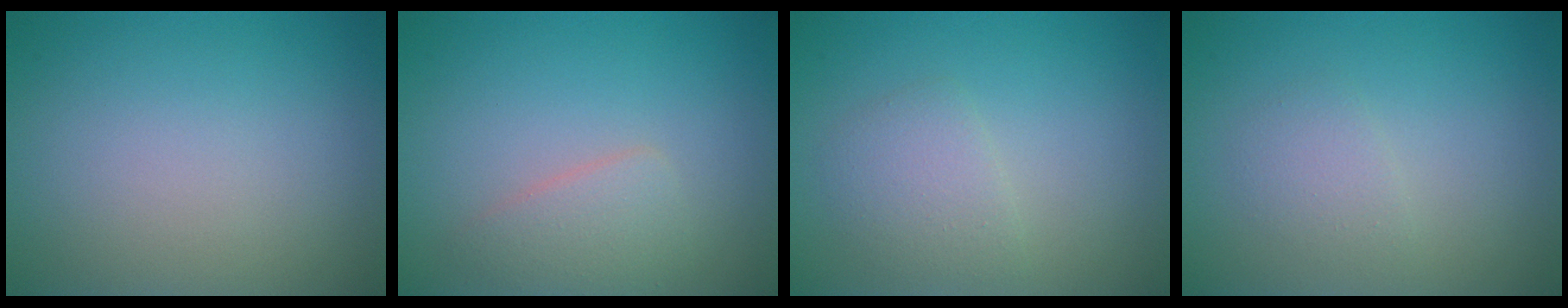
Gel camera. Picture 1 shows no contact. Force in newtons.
{"total": 2.2, "press": 2.2, "slide": 0.0}
{"total": 2.2, "press": 2.2, "slide": 0.0}
{"total": 1.4, "press": 1.4, "slide": 0.1}